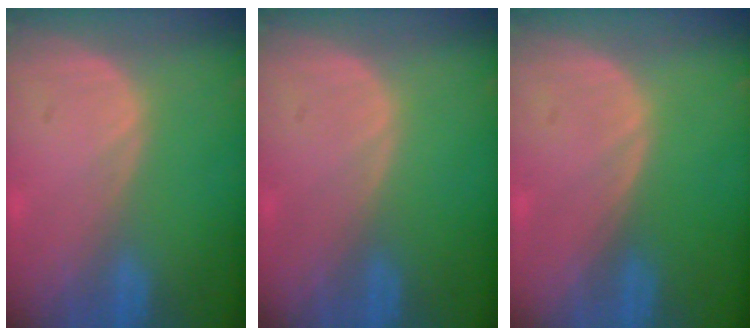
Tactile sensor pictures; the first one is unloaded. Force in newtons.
{"total": 0.0}
{"total": 0.0}